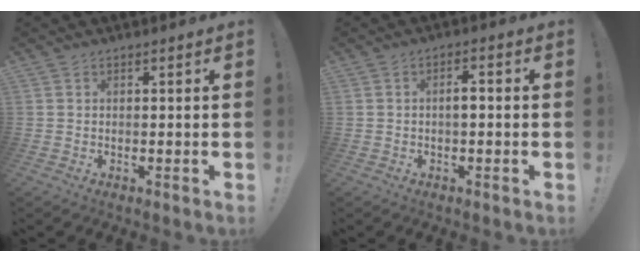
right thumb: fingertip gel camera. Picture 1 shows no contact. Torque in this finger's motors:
{"motor_torque": [-0.10, 0.06, 0.06, 0.14, 0.06]}